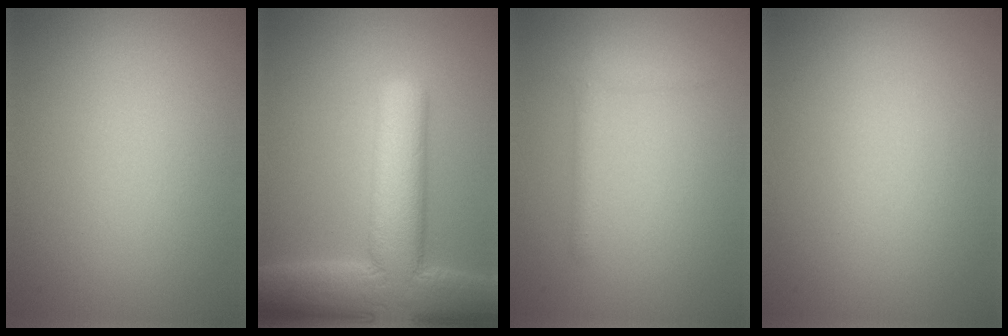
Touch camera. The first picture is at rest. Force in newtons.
{"total": 11.0, "press": 10.9, "slide": 0.7}
{"total": 1.1, "press": 1.1, "slide": 0.1}
{"total": 0.0}